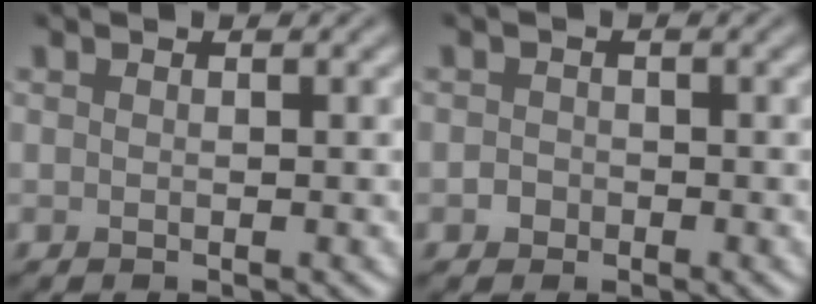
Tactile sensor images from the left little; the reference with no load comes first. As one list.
[{"total": 1.0, "force": [-0.4, 0.8, 0.2], "torque": [0.001, -0.001, -0.011]}]